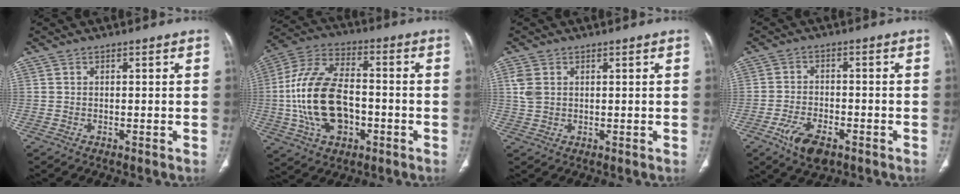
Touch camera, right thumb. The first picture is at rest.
{"total": 18.6, "force": [-2.8, 11.0, 14.7], "torque": [-0.285, 0.029, -0.045]}
{"total": 3.3, "force": [0.9, 2.4, 2.2], "torque": [-0.054, 0.002, 0.024]}
{"total": 7.2, "force": [-3.9, 3.6, 4.8], "torque": [-0.089, 0.014, -0.065]}